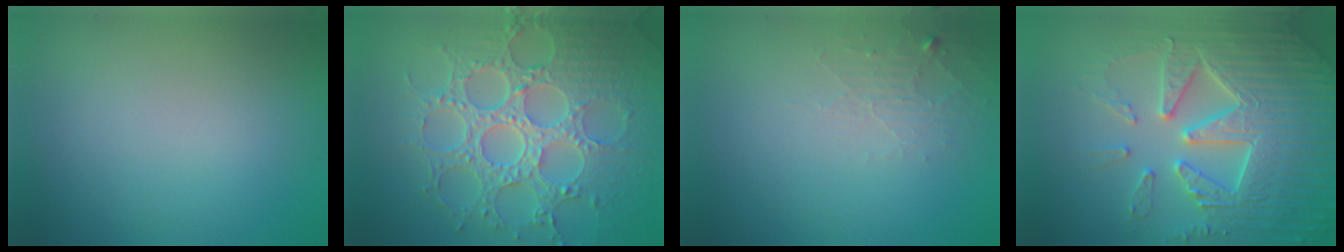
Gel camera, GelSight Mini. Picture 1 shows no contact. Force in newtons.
{"total": 8.8, "press": 6.5, "slide": 5.8}
{"total": 1.7, "press": 1.7, "slide": 0.3}
{"total": 7.8, "press": 7.6, "slide": 1.5}